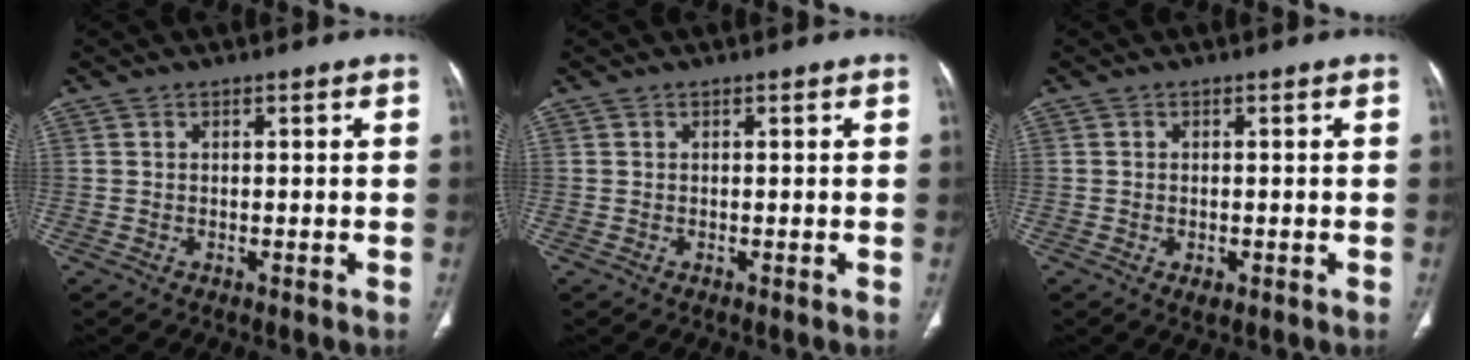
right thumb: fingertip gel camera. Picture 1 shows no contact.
{"total": 0.0}
{"total": 1.7, "force": [-0.6, 1.0, 1.2], "torque": [-0.016, 0.001, -0.005]}